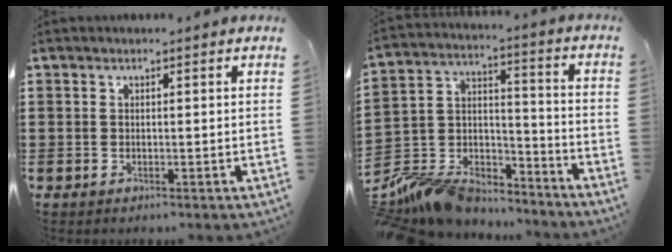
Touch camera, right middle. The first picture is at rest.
{"total": 9.9, "force": [-9.4, 2.8, 1.5], "torque": [-0.047, 0.008, -0.185]}